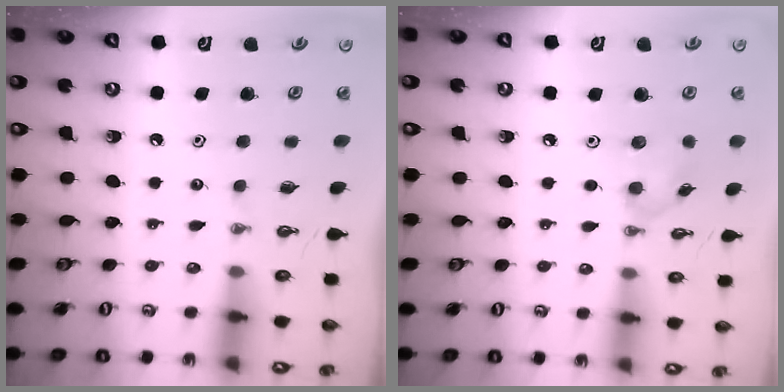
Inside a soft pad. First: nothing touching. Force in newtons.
{"total": 8.3, "press": 8.3, "slide": 0.2}